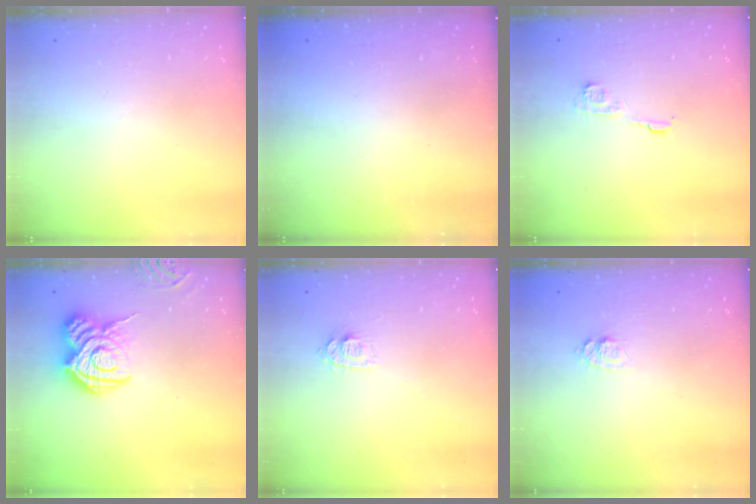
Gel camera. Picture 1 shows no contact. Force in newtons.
{"total": 2.4, "press": 2.2, "slide": 0.8}
{"total": 7.0, "press": 7.0, "slide": 0.6}
{"total": 12.7, "press": 12.6, "slide": 0.8}
{"total": 8.6, "press": 8.5, "slide": 0.9}
{"total": 7.2, "press": 7.1, "slide": 1.3}